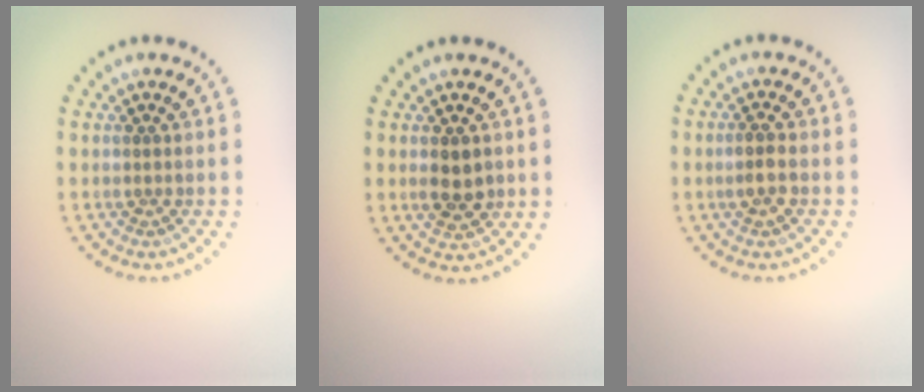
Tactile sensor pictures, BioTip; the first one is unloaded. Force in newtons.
{"total": 2.5, "press": 2.5, "slide": 0.3}
{"total": 1.6, "press": 1.5, "slide": 0.4}